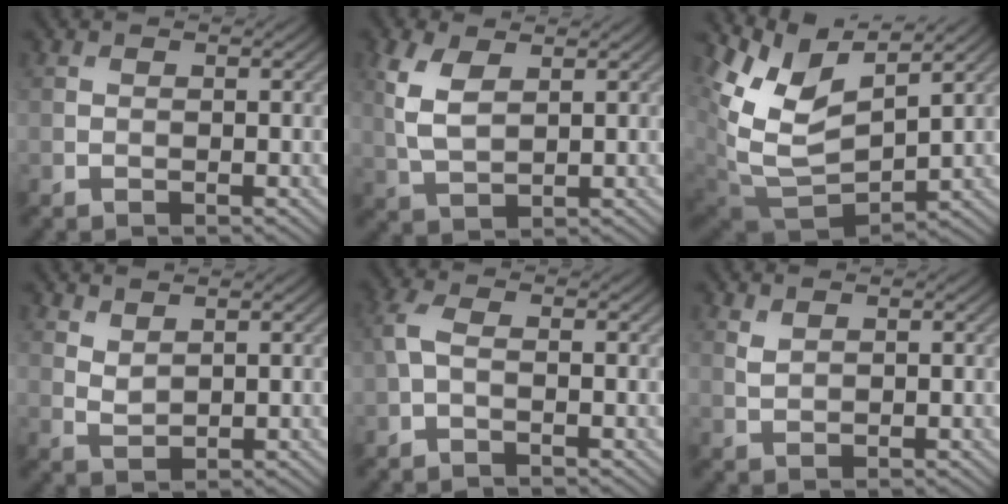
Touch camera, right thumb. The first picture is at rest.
{"total": 5.4, "force": [2.0, 2.8, 4.2], "torque": [-0.112, 0.002, 0.041]}
{"total": 9.8, "force": [5.2, 5.0, 6.7], "torque": [-0.157, -0.007, 0.109]}
{"total": 2.4, "force": [1.9, 0.8, 1.2], "torque": [-0.030, -0.004, 0.046]}
{"total": 2.6, "force": [-0.2, 1.1, 2.4], "torque": [-0.061, 0.007, -0.010]}
{"total": 1.3, "force": [1.0, 0.5, 0.6], "torque": [-0.022, -0.003, 0.026]}